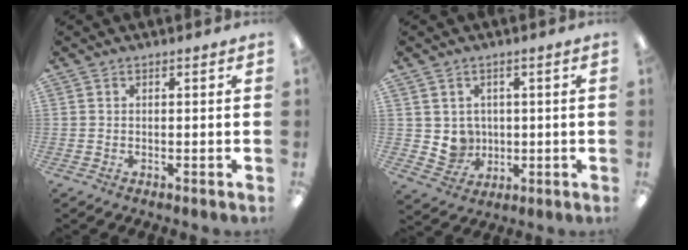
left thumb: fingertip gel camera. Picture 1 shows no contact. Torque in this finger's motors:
{"motor_torque": [-0.30, 0.30, -0.20, 0.01, 0.00]}